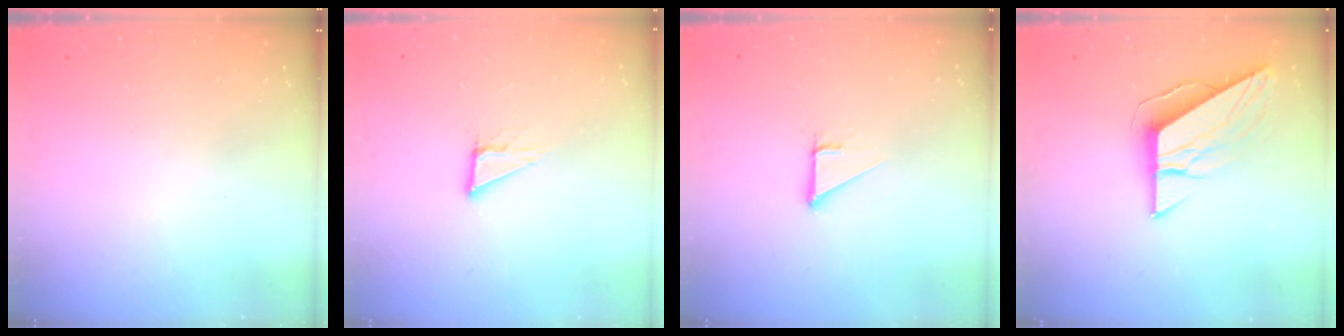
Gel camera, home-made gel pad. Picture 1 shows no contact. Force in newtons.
{"total": 5.1, "press": 5.1, "slide": 0.5}
{"total": 2.9, "press": 2.9, "slide": 0.1}
{"total": 11.1, "press": 11.0, "slide": 1.2}